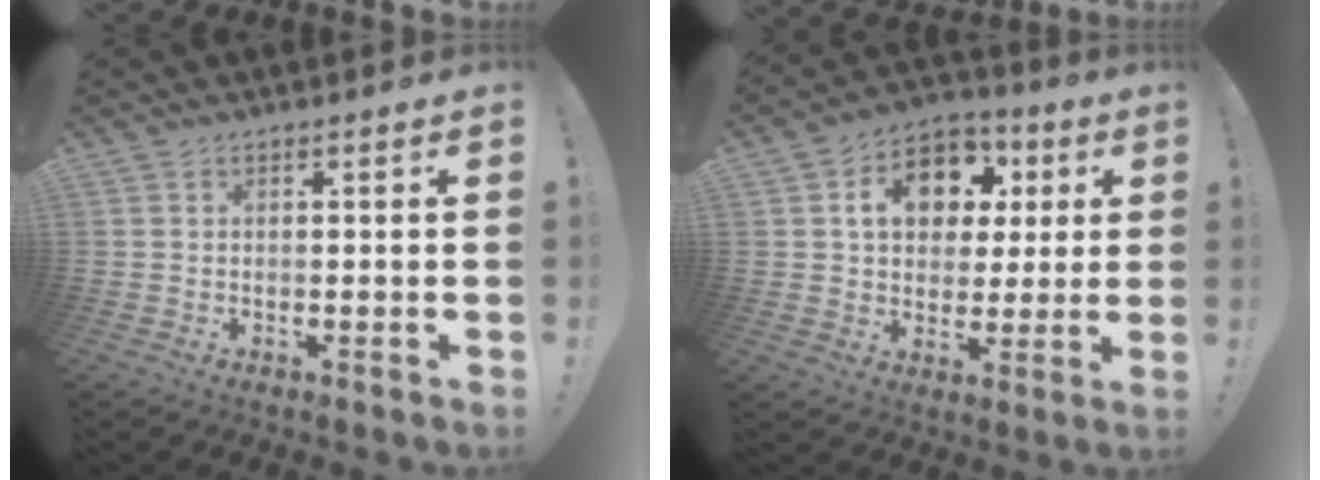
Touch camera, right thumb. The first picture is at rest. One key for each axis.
{"total": 15.1, "fx": 5.3, "fy": 11.3, "fz": 8.4, "tx": -0.120, "ty": -0.010, "tz": 0.100}